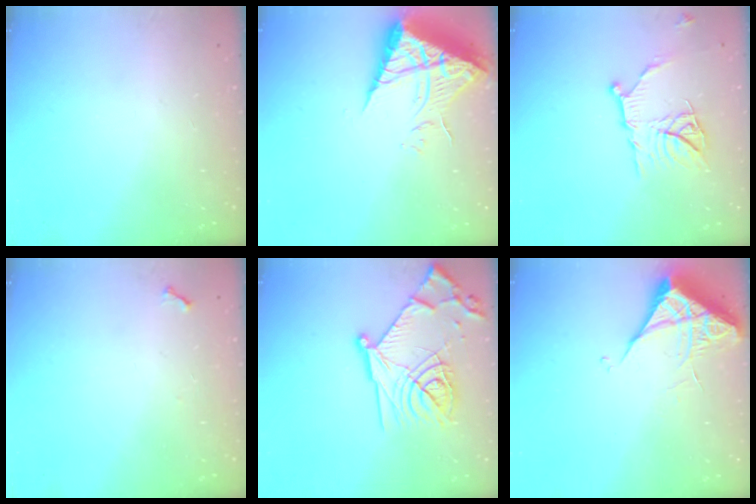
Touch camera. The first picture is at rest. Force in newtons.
{"total": 9.7, "press": 9.6, "slide": 0.8}
{"total": 11.9, "press": 11.9, "slide": 0.1}
{"total": 3.8, "press": 3.8, "slide": 0.5}
{"total": 21.2, "press": 21.2, "slide": 1.8}
{"total": 5.8, "press": 5.8, "slide": 0.2}